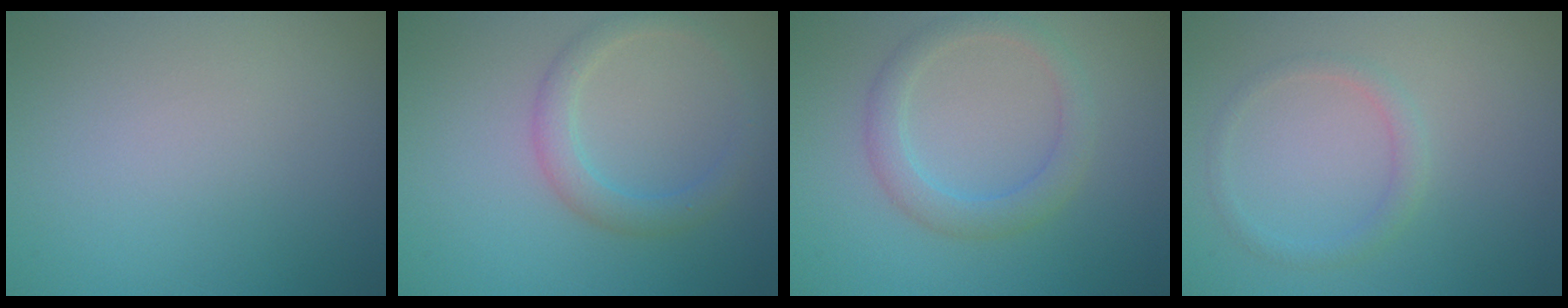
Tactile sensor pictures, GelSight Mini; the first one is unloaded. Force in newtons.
{"total": 2.5, "press": 2.5, "slide": 0.0}
{"total": 2.8, "press": 2.8, "slide": 0.2}
{"total": 1.4, "press": 1.4, "slide": 0.1}